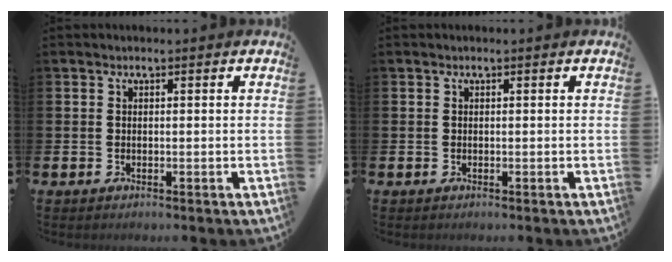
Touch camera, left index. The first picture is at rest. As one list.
[{"total": 0.0}]